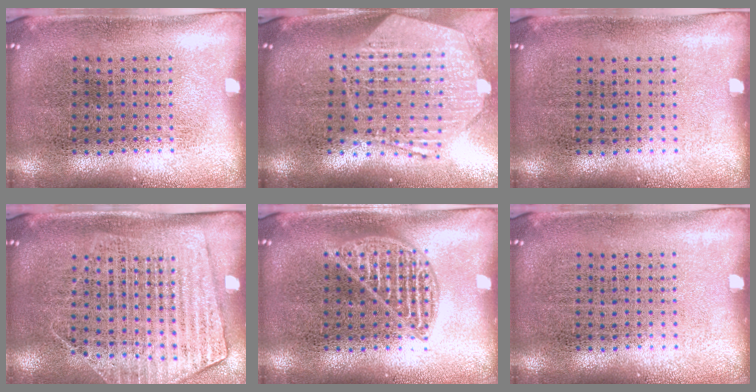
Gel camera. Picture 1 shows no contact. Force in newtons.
{"total": 2.9, "press": 2.4, "slide": 1.7}
{"total": 0.0}
{"total": 1.7, "press": 1.5, "slide": 0.8}
{"total": 2.0, "press": 2.0, "slide": 0.2}
{"total": 0.0}